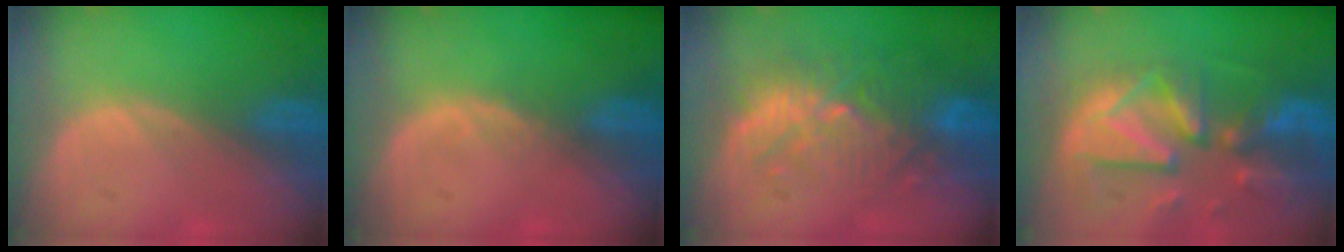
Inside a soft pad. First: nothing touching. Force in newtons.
{"total": 0.9, "press": 0.9, "slide": 0.2}
{"total": 10.8, "press": 9.8, "slide": 4.5}
{"total": 12.6, "press": 11.0, "slide": 6.2}